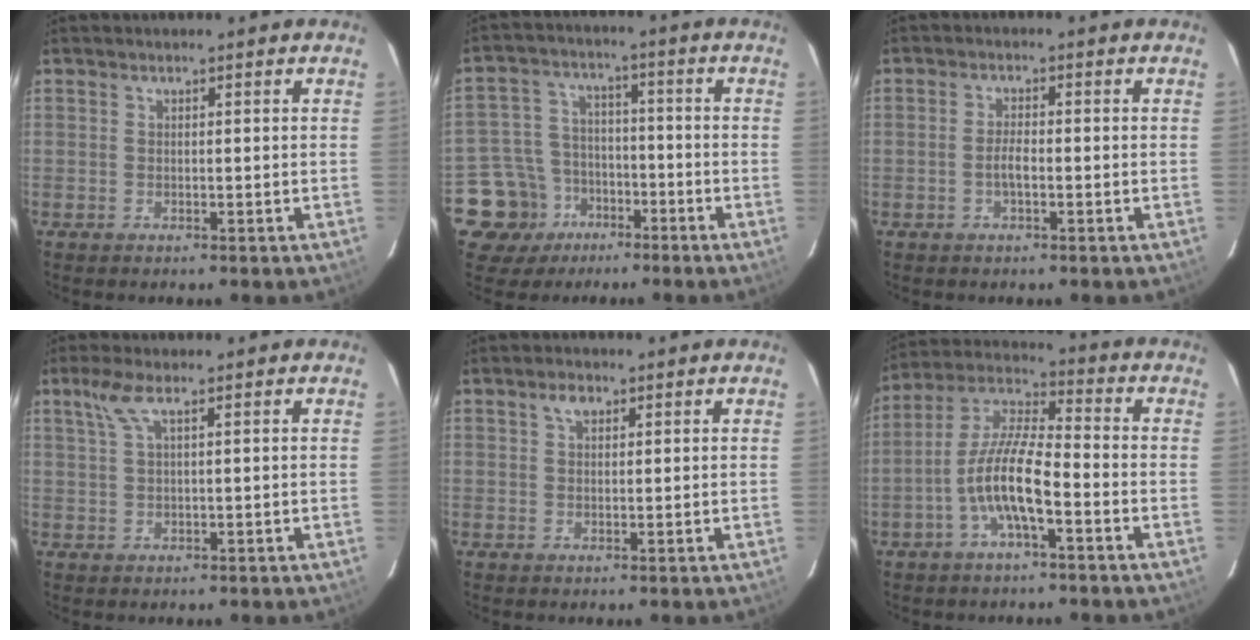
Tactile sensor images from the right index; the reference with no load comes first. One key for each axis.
{"total": 10.8, "fx": -6.0, "fy": 8.8, "fz": 1.8, "tx": -0.071, "ty": 0.029, "tz": -0.088}
{"total": 2.6, "fx": -0.9, "fy": 1.0, "fz": 2.2, "tx": -0.045, "ty": 0.003, "tz": -0.017}
{"total": 3.0, "fx": 1.6, "fy": 0.1, "fz": 2.6, "tx": -0.057, "ty": 0.006, "tz": 0.036}
{"total": 2.1, "fx": 1.0, "fy": 1.3, "fz": 1.3, "tx": -0.022, "ty": 0.008, "tz": 0.019}
{"total": 10.7, "fx": -4.4, "fy": 2.4, "fz": 9.5, "tx": -0.201, "ty": 0.007, "tz": -0.086}